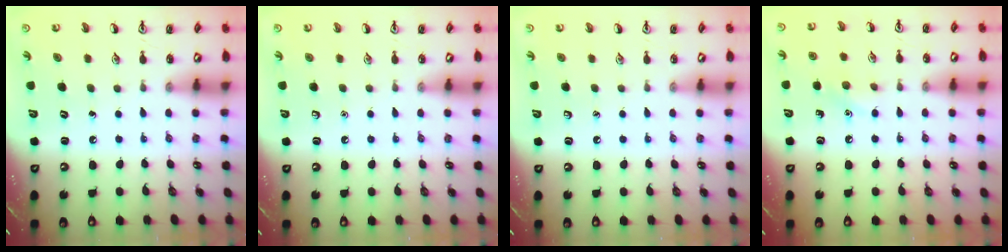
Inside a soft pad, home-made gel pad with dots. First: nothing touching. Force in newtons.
{"total": 0.0}
{"total": 0.0}
{"total": 6.7, "press": 6.4, "slide": 1.9}